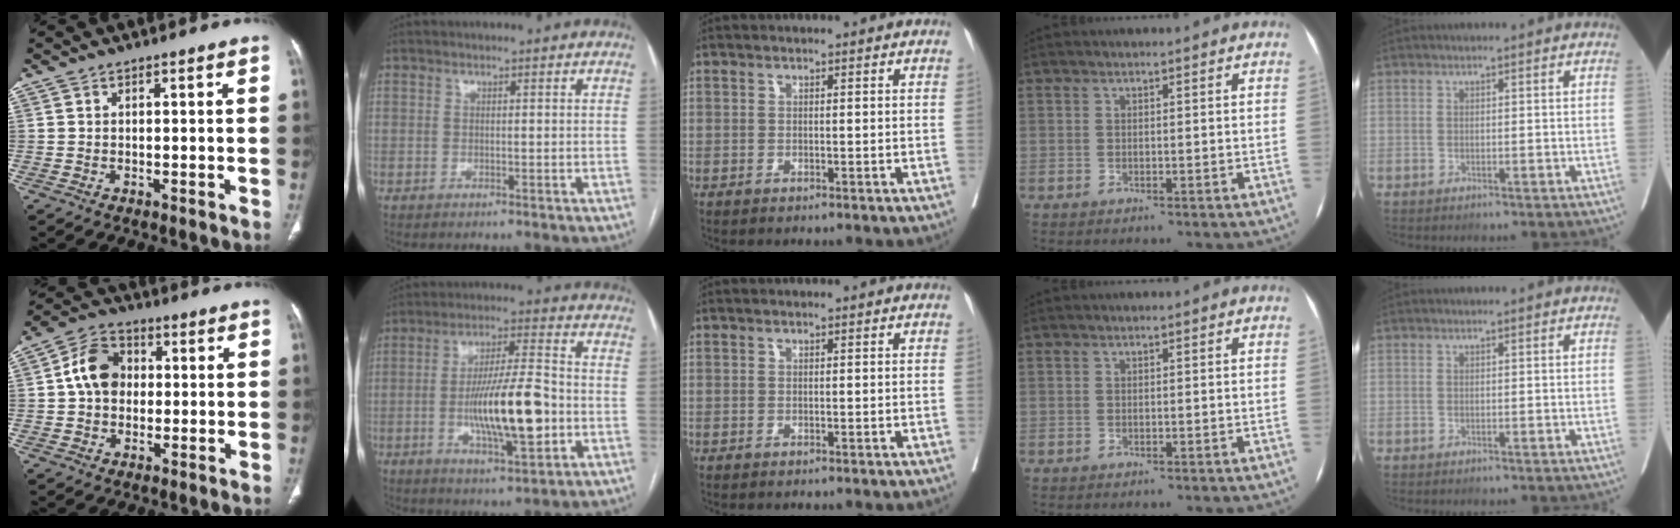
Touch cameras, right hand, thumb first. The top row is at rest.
{"thumb": {"total": 9.0, "force": [0.8, 7.1, 5.5], "torque": [-0.079, 0.021, 0.004]}, "index": {"total": 14.3, "force": [-2.9, 2.5, 13.8], "torque": [-0.247, -0.001, -0.045]}}